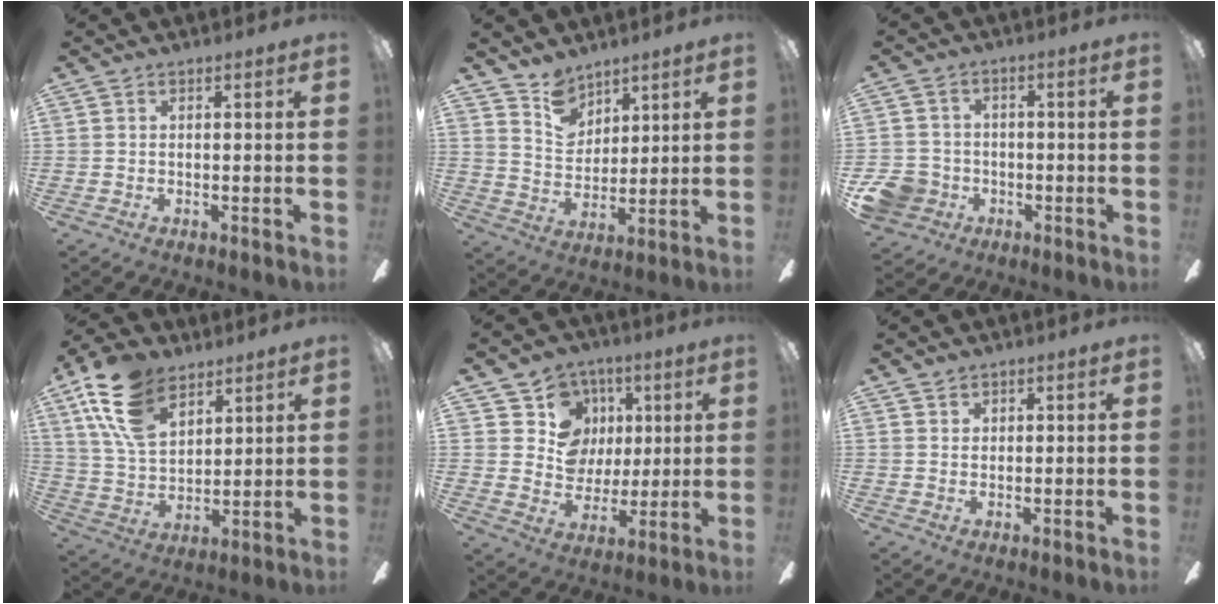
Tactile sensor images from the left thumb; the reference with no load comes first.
{"total": 8.8, "force": [6.9, 5.2, 1.6], "torque": [-0.039, -0.035, 0.133]}
{"total": 8.6, "force": [-3.3, 7.5, 2.7], "torque": [-0.067, 0.034, -0.057]}
{"total": 16.8, "force": [9.6, 9.8, 9.8], "torque": [-0.205, -0.023, 0.180]}
{"total": 12.9, "force": [4.3, 11.7, 3.1], "torque": [-0.049, -0.018, 0.087]}
{"total": 1.5, "force": [1.1, 1.0, 0.1], "torque": [0.005, 0.000, 0.018]}